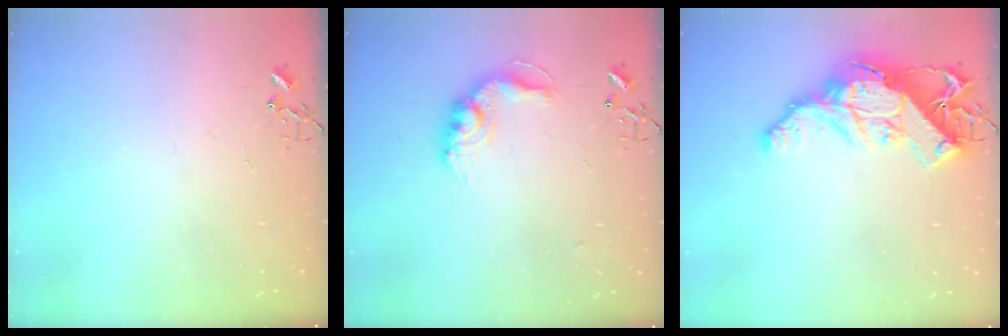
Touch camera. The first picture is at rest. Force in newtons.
{"total": 13.8, "press": 13.8, "slide": 1.0}
{"total": 18.1, "press": 18.0, "slide": 1.6}